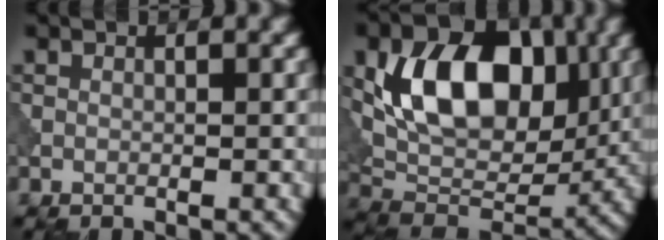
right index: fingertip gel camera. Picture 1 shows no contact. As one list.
[{"total": 11.0, "force": [2.3, 7.5, 7.7], "torque": [-0.128, -0.008, 0.042]}]